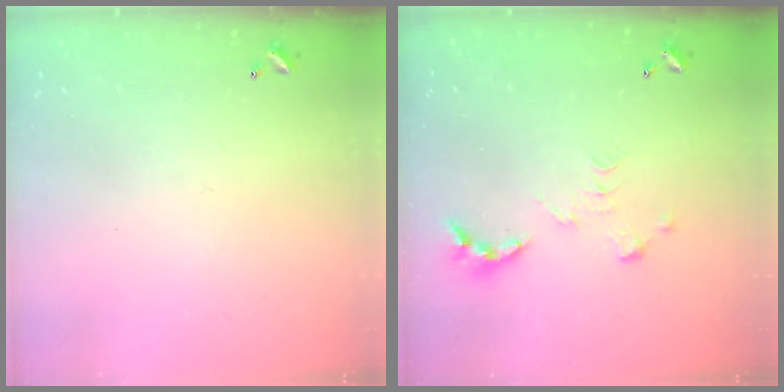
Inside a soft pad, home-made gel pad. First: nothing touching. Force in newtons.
{"total": 0.0}